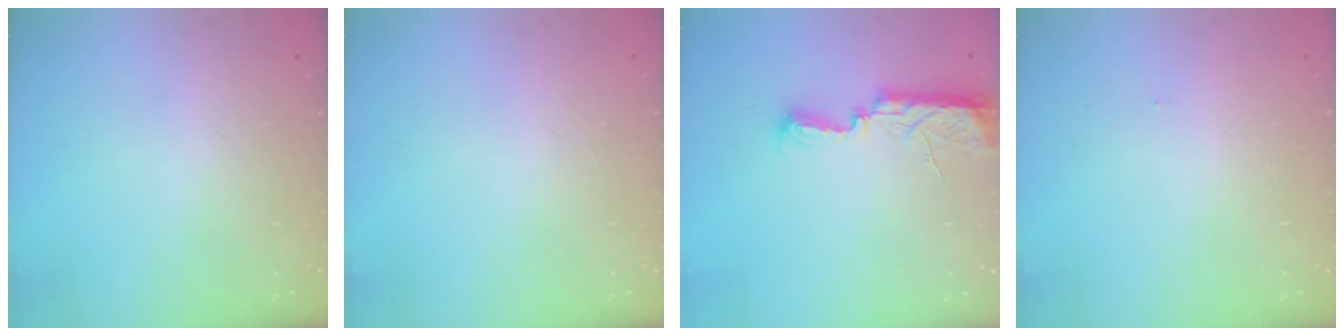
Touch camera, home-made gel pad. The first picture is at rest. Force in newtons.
{"total": 1.1, "press": 0.8, "slide": 0.7}
{"total": 10.5, "press": 9.0, "slide": 5.3}
{"total": 6.0, "press": 0.9, "slide": 5.9}